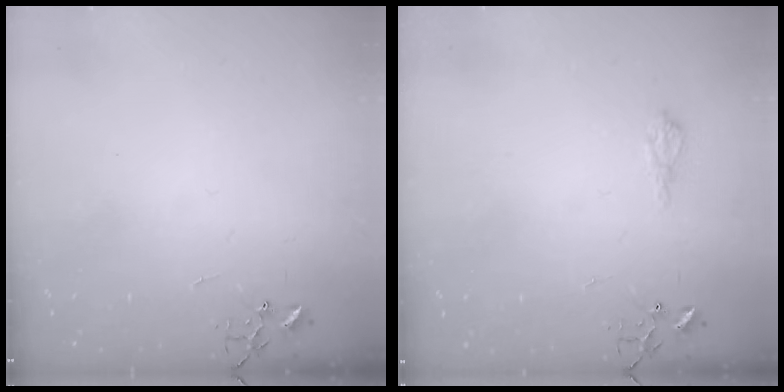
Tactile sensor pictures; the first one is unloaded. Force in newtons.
{"total": 6.7, "press": 6.7, "slide": 0.9}